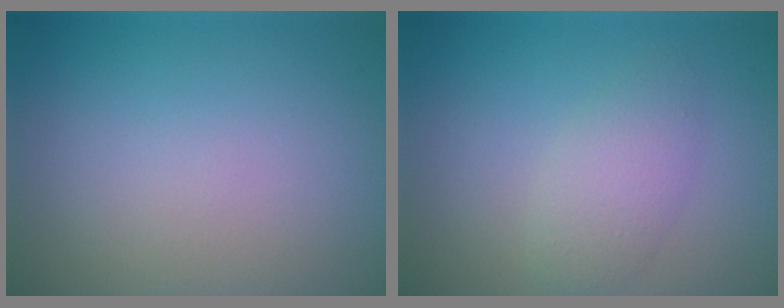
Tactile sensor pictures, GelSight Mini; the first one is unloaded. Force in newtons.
{"total": 2.7, "press": 2.7, "slide": 0.2}